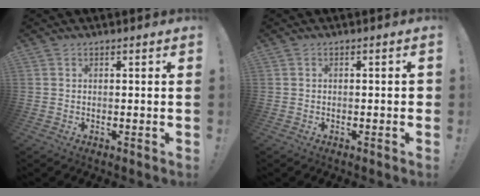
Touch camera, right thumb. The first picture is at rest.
{"total": 0.7, "force": [-0.4, 0.3, 0.4], "torque": [-0.005, 0.003, -0.007]}